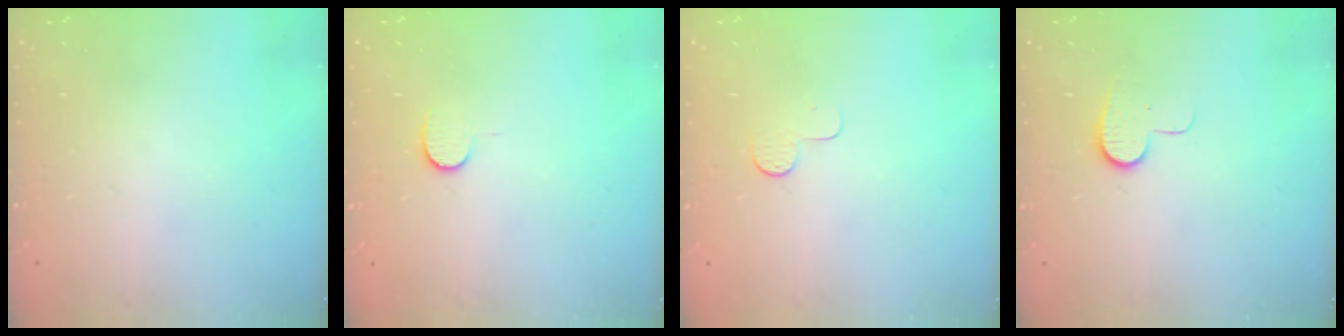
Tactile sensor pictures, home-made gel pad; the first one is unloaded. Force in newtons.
{"total": 6.0, "press": 6.0, "slide": 0.5}
{"total": 4.0, "press": 4.0, "slide": 0.4}
{"total": 7.0, "press": 7.0, "slide": 0.6}